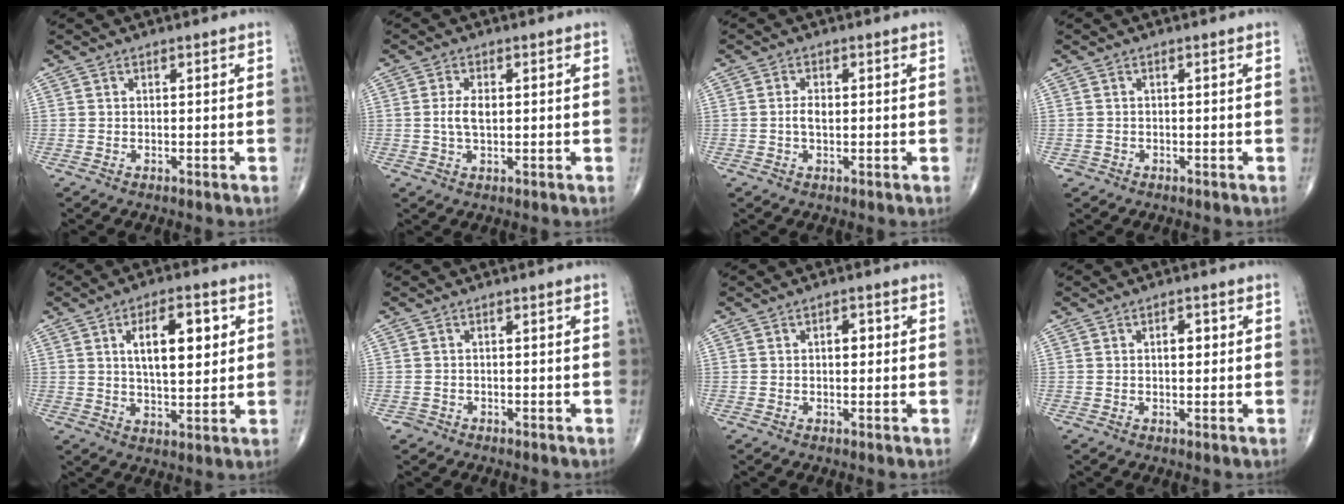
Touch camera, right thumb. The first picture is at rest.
{"total": 3.8, "force": [0.2, 1.9, 3.3], "torque": [-0.072, 0.001, 0.005]}
{"total": 2.3, "force": [-0.1, 1.3, 2.0], "torque": [-0.040, 0.004, -0.003]}
{"total": 0.8, "force": [-0.5, 0.7, -0.1], "torque": [0.001, 0.003, -0.011]}
{"total": 11.4, "force": [3.1, 5.1, 9.7], "torque": [-0.130, -0.010, 0.050]}
{"total": 1.1, "force": [-0.7, 0.9, -0.2], "torque": [0.006, 0.004, -0.017]}
{"total": 2.4, "force": [0.3, 1.4, 1.9], "torque": [-0.019, 0.006, 0.001]}
{"total": 2.6, "force": [0.4, 1.4, 2.1], "torque": [-0.023, 0.003, 0.003]}